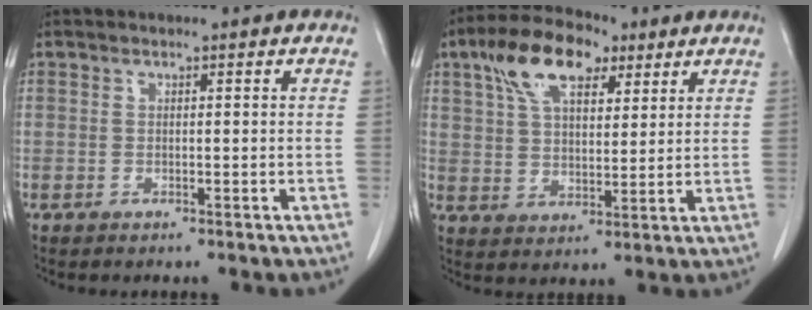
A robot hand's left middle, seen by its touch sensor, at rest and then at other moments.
{"total": 11.8, "force": [6.5, 5.4, 8.2], "torque": [-0.157, 0.030, 0.118]}